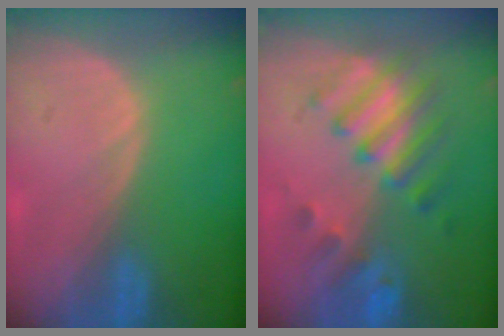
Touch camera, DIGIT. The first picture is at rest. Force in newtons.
{"total": 7.6, "press": 7.5, "slide": 1.4}